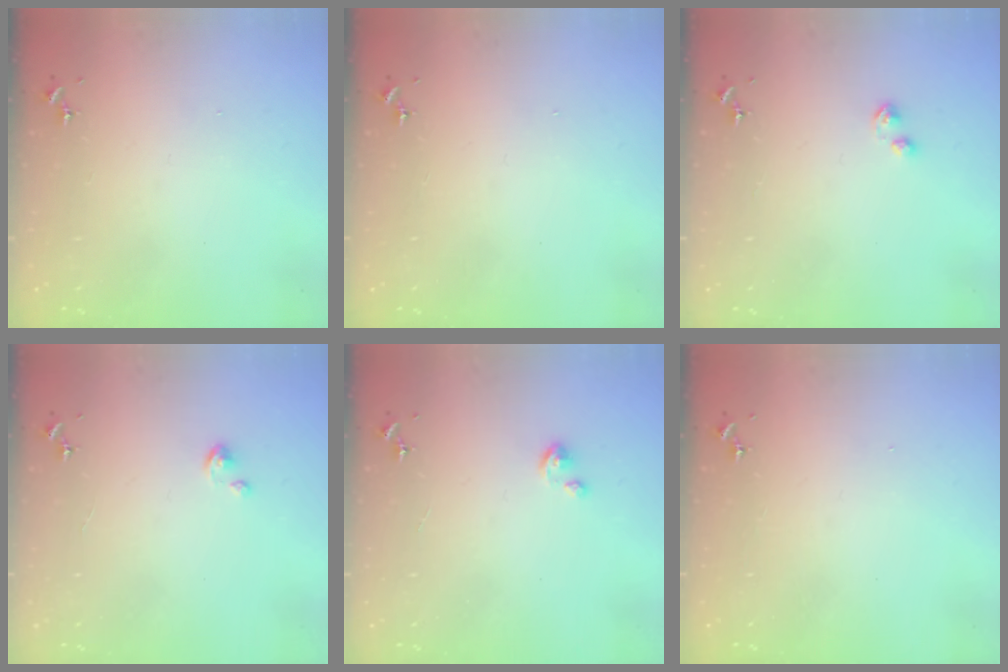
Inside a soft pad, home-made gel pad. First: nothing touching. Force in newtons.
{"total": 0.0}
{"total": 2.9, "press": 2.9, "slide": 0.5}
{"total": 2.8, "press": 2.8, "slide": 0.2}
{"total": 2.9, "press": 2.9, "slide": 0.2}
{"total": 0.0}